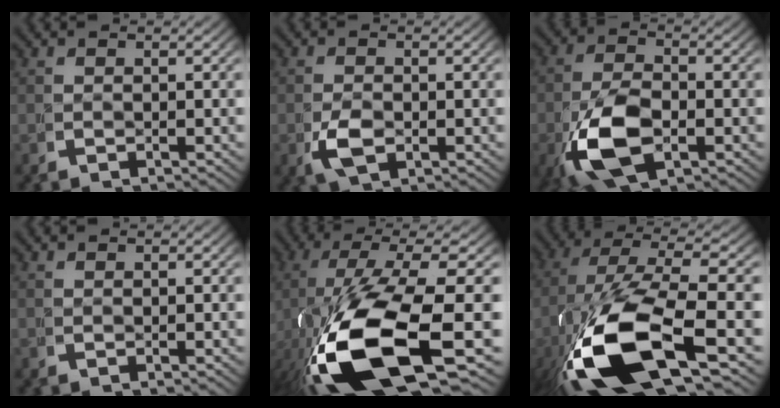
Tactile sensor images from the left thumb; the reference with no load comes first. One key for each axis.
{"total": 2.0, "fx": -0.4, "fy": 1.2, "fz": 1.6, "tx": -0.047, "ty": -0.010, "tz": 0.001}
{"total": 7.7, "fx": -1.6, "fy": 4.4, "fz": 6.1, "tx": -0.156, "ty": -0.032, "tz": -0.008}
{"total": 0.0}
{"total": 16.5, "fx": -2.3, "fy": 7.5, "fz": 14.5, "tx": -0.326, "ty": -0.039, "tz": 0.002}
{"total": 15.0, "fx": -2.2, "fy": 7.1, "fz": 13.0, "tx": -0.295, "ty": -0.032, "tz": -0.008}